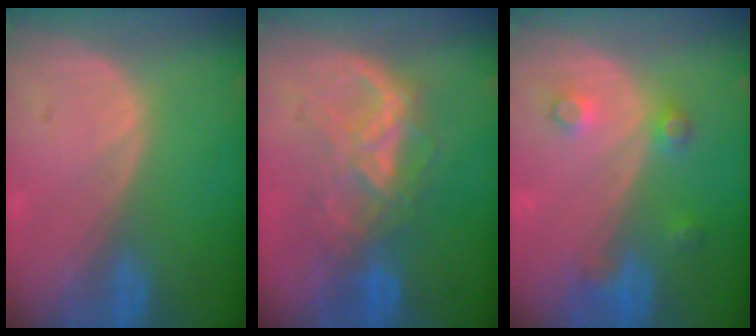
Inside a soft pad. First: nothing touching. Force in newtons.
{"total": 6.4, "press": 6.4, "slide": 0.8}
{"total": 3.8, "press": 3.5, "slide": 1.6}